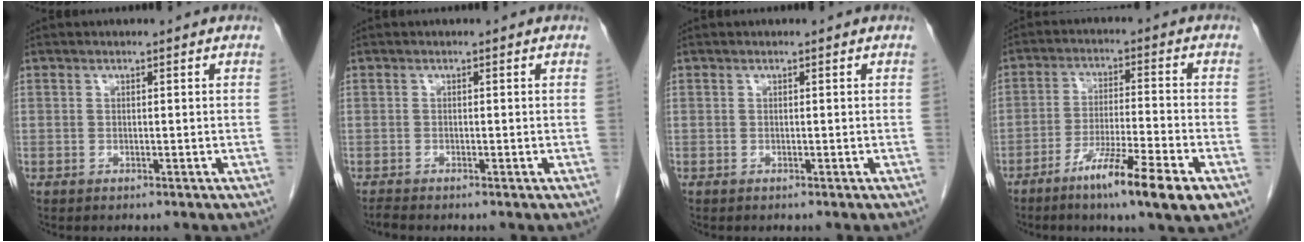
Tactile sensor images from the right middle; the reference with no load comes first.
{"total": 0.6, "force": [-0.5, -0.1, 0.2], "torque": [-0.007, -0.003, -0.011]}
{"total": 0.0}
{"total": 11.3, "force": [-6.4, 0.1, 9.3], "torque": [-0.162, -0.021, -0.108]}